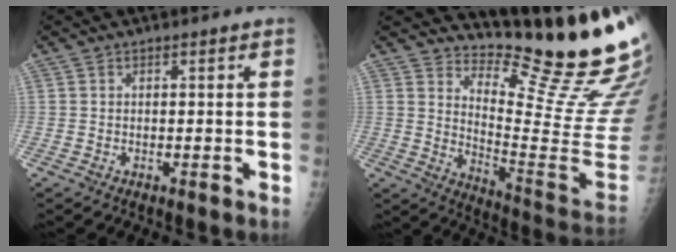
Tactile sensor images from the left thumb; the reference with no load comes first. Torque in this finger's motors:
{"motor_torque": [0.62, 0.21, 1.00, -1.78, 0.08]}